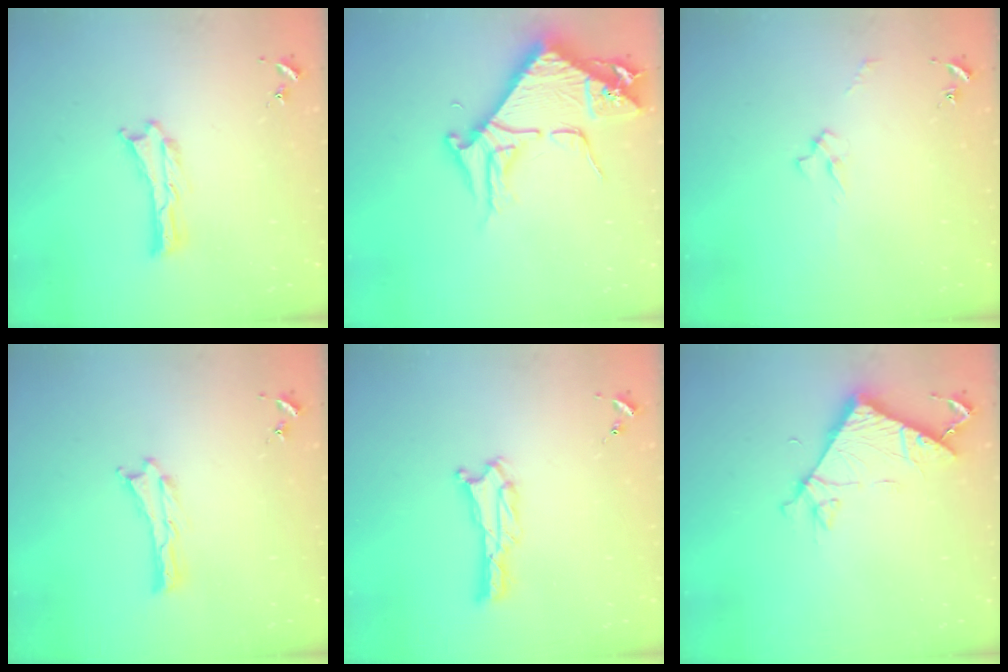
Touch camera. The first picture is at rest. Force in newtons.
{"total": 8.3, "press": 8.2, "slide": 0.9}
{"total": 2.4, "press": 2.4, "slide": 0.4}
{"total": 0.0}
{"total": 0.7, "press": 0.7, "slide": 0.1}
{"total": 7.5, "press": 7.5, "slide": 0.5}